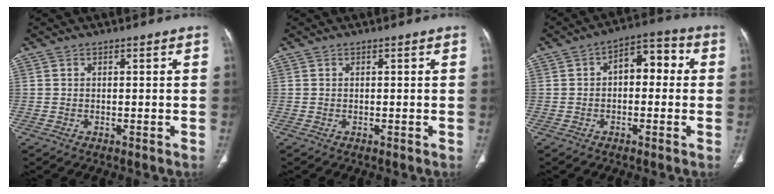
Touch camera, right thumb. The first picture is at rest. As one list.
[{"total": 0.0}, {"total": 7.6, "force": [0.4, 4.6, 6.0], "torque": [-0.053, 0.028, -0.007]}]